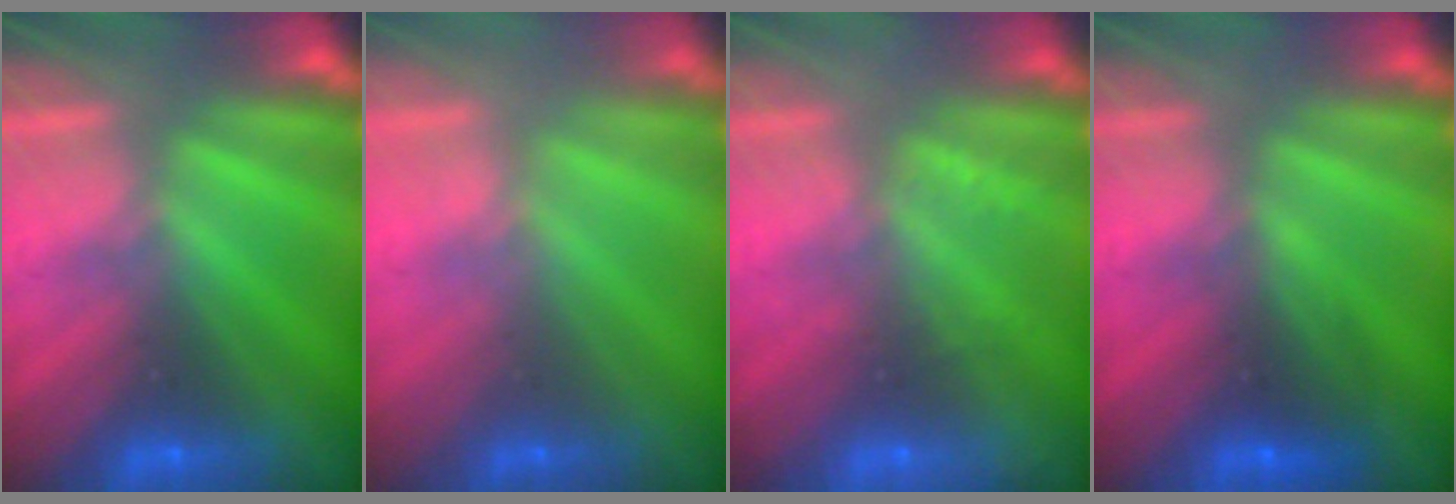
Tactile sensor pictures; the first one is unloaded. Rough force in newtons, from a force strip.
{"total": 2.3}
{"total": 2.1}
{"total": 2.8}